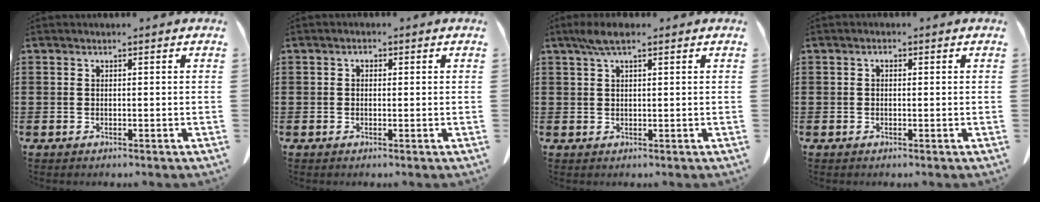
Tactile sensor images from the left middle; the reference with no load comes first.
{"total": 0.9, "force": [0.0, 0.6, 0.7], "torque": [-0.016, 0.002, 0.001]}
{"total": 3.2, "force": [1.8, 0.9, 2.5], "torque": [-0.053, 0.003, 0.034]}
{"total": 0.9, "force": [-0.1, 0.4, 0.8], "torque": [-0.017, 0.000, 0.000]}